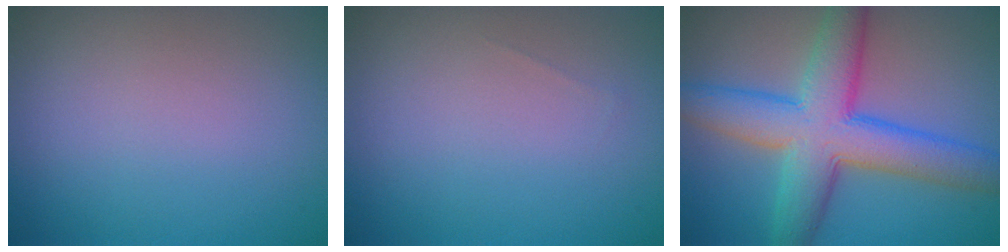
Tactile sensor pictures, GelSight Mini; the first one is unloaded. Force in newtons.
{"total": 0.0}
{"total": 9.5, "press": 9.5, "slide": 0.3}